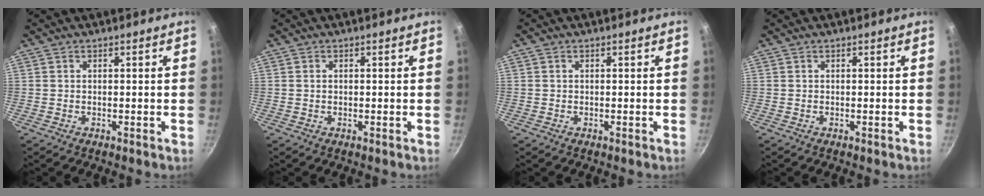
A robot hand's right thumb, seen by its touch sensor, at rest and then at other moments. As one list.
[{"total": 0.7, "force": [0.1, 0.6, 0.4], "torque": [-0.005, 0.003, 0.002]}, {"total": 0.9, "force": [-0.2, 0.9, 0.0], "torque": [0.002, 0.003, -0.003]}, {"total": 0.0}]